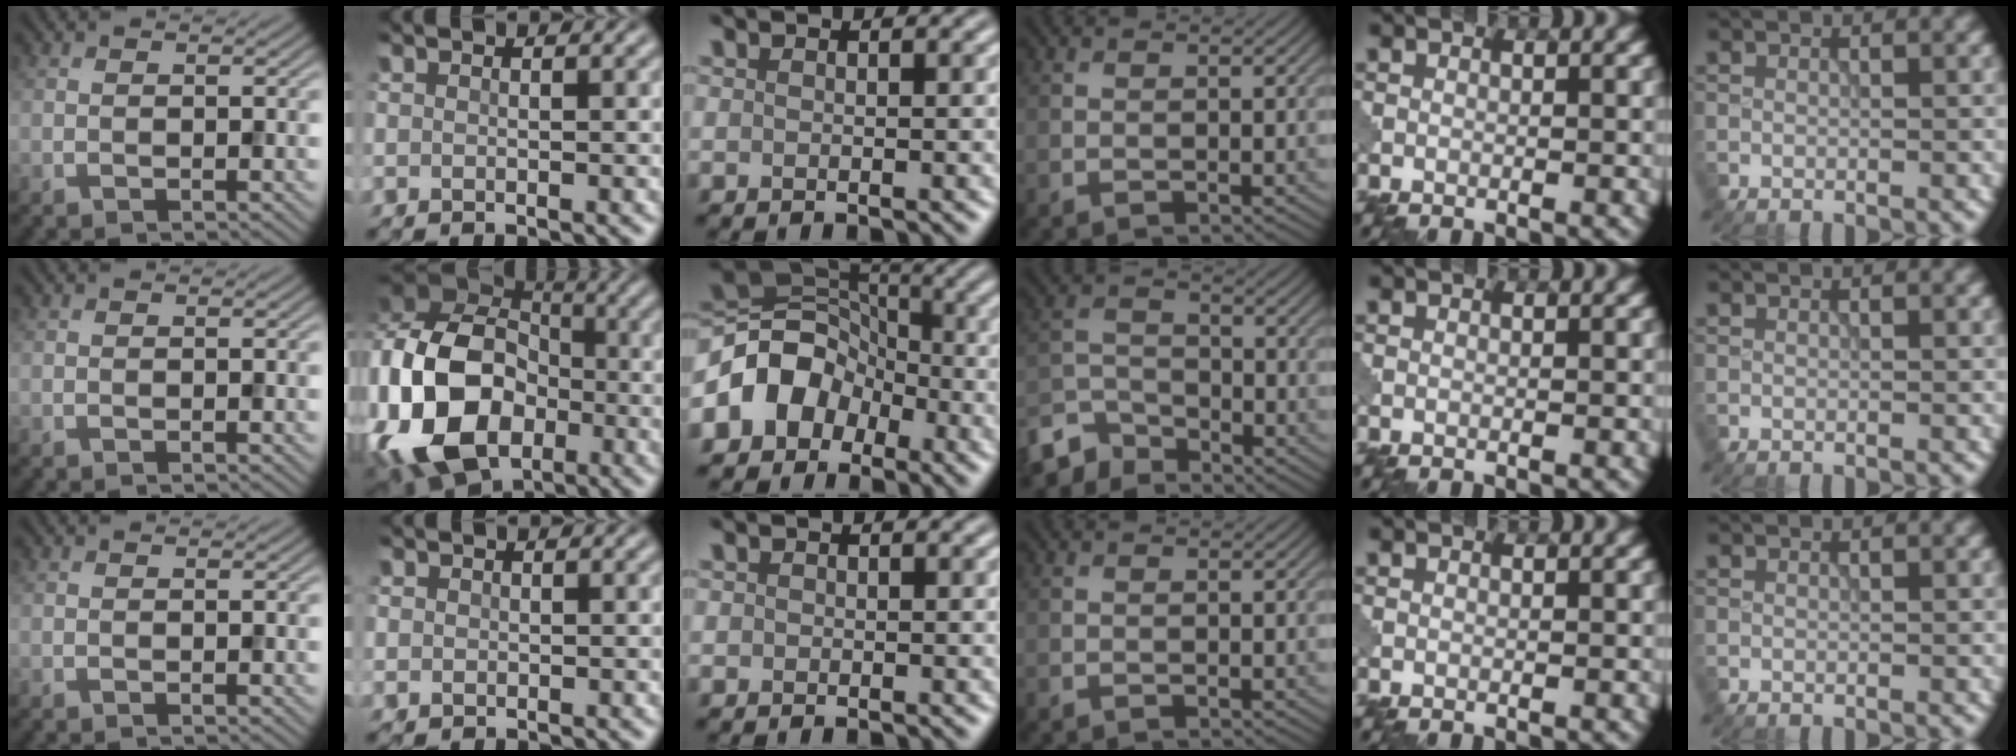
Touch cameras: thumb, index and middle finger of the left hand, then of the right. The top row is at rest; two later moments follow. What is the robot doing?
{"motion": "assemble", "object": "puzzle pieces"}